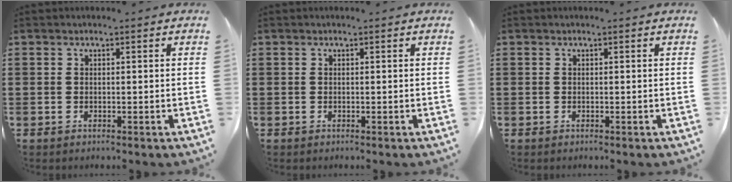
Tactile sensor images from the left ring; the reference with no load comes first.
{"total": 0.0}
{"total": 0.0}